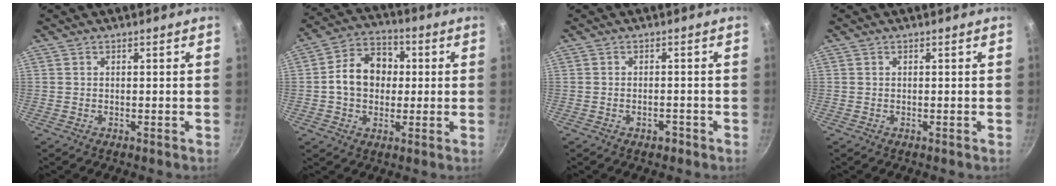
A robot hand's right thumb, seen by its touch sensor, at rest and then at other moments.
{"total": 11.7, "force": [0.5, 9.2, 7.2], "torque": [-0.085, 0.024, -0.007]}
{"total": 1.9, "force": [-1.2, 1.0, 1.0], "torque": [-0.010, 0.013, -0.014]}
{"total": 0.0}